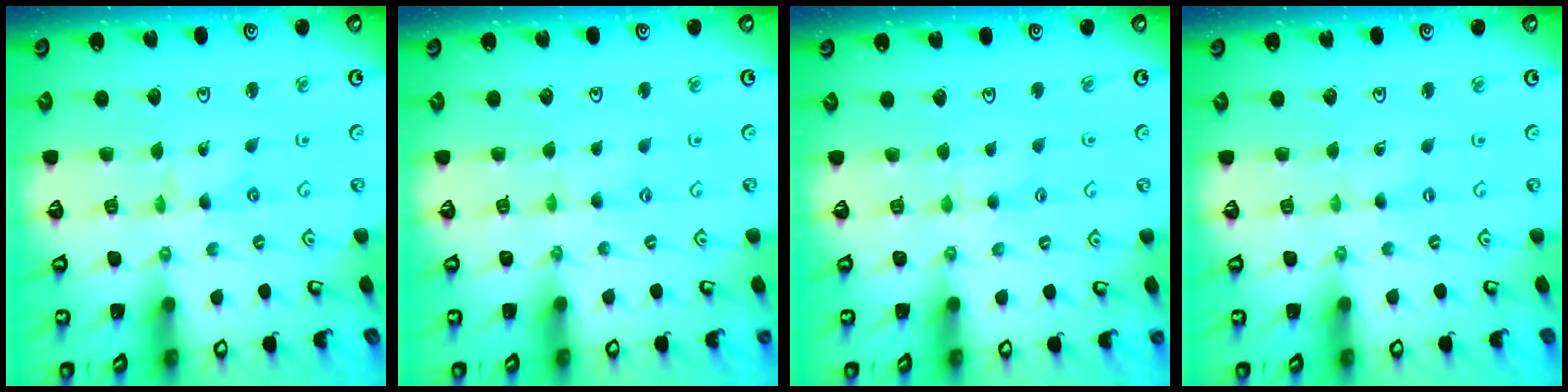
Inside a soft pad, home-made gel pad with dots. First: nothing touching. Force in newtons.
{"total": 2.6, "press": 2.5, "slide": 0.4}
{"total": 2.7, "press": 2.6, "slide": 0.5}
{"total": 0.0}